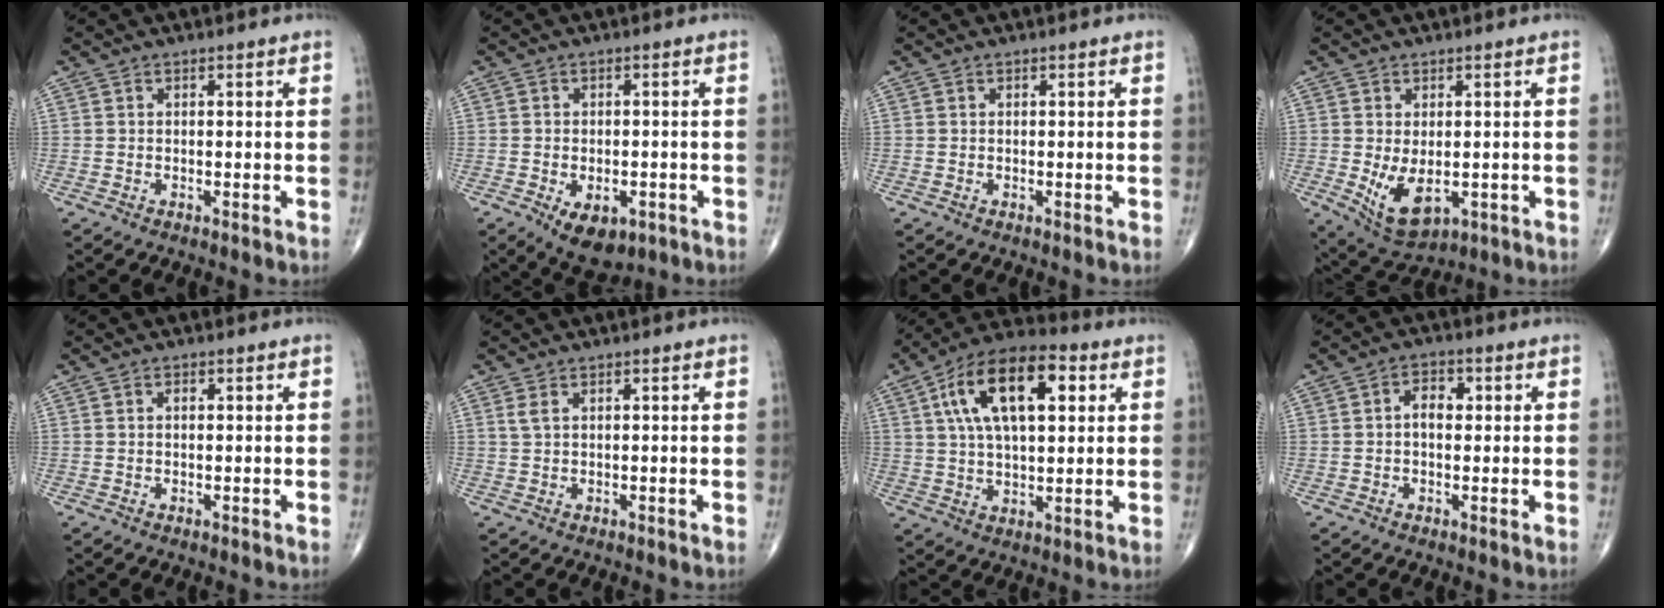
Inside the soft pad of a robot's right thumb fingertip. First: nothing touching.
{"total": 7.5, "force": [-3.3, 4.4, 5.1], "torque": [-0.068, 0.006, -0.037]}
{"total": 0.0}
{"total": 7.8, "force": [-1.2, 4.5, 6.3], "torque": [-0.104, -0.014, 0.000]}
{"total": 0.8, "force": [0.2, 0.5, 0.6], "torque": [-0.010, 0.002, 0.002]}
{"total": 1.3, "force": [0.6, 0.5, 1.1], "torque": [-0.028, 0.008, 0.016]}
{"total": 17.8, "force": [5.4, 8.5, 14.7], "torque": [-0.241, 0.012, 0.086]}
{"total": 4.0, "force": [0.3, 2.6, 3.0], "torque": [-0.039, 0.012, 0.000]}